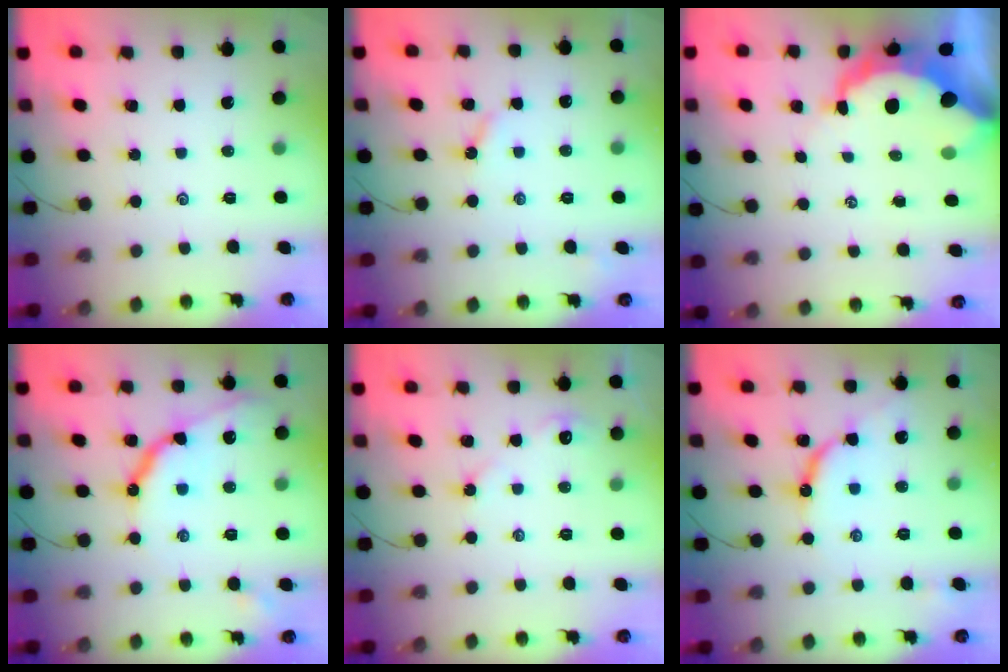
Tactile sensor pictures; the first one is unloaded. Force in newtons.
{"total": 3.7, "press": 3.7, "slide": 0.5}
{"total": 10.2, "press": 10.1, "slide": 1.2}
{"total": 12.4, "press": 12.4, "slide": 0.9}
{"total": 3.9, "press": 3.9, "slide": 0.4}
{"total": 8.9, "press": 8.9, "slide": 0.3}